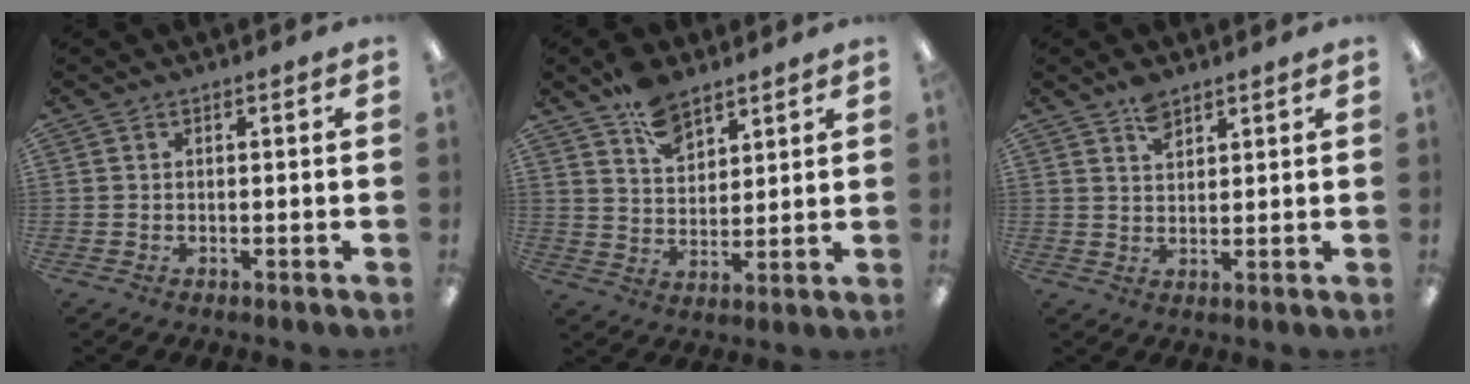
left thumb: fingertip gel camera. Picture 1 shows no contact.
{"total": 9.0, "force": [6.5, 4.9, 3.9], "torque": [-0.066, -0.031, 0.119]}
{"total": 4.3, "force": [3.2, 2.0, 1.9], "torque": [-0.028, -0.013, 0.058]}